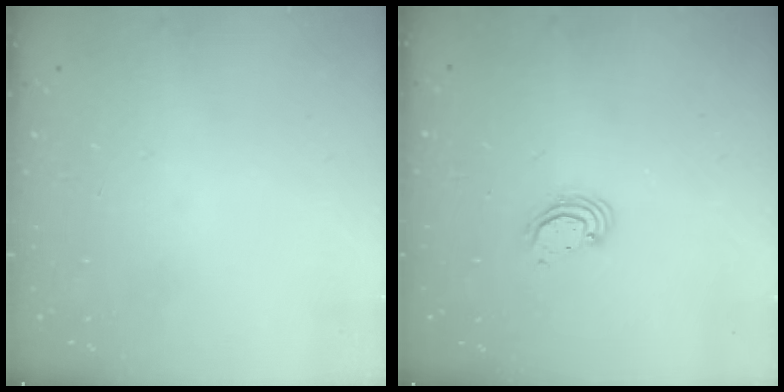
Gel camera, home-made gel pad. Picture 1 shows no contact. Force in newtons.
{"total": 2.4, "press": 2.4, "slide": 0.1}